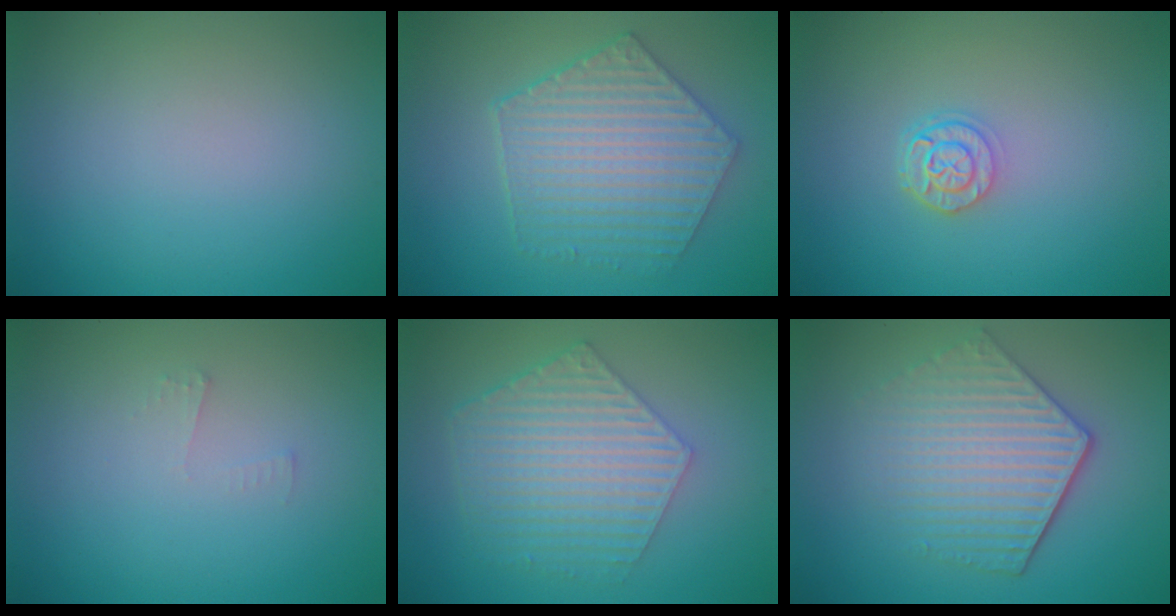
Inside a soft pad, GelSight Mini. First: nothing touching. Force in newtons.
{"total": 5.9, "press": 4.8, "slide": 3.6}
{"total": 2.3, "press": 1.9, "slide": 1.4}
{"total": 0.7, "press": 0.7, "slide": 0.1}
{"total": 6.0, "press": 4.3, "slide": 4.1}
{"total": 5.3, "press": 4.1, "slide": 3.3}